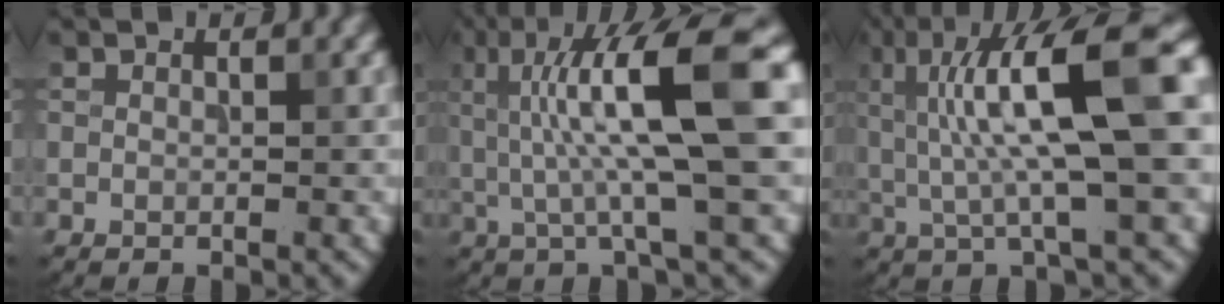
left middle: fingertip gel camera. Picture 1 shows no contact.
{"total": 11.4, "force": [2.0, 2.2, 11.0], "torque": [-0.182, 0.010, 0.038]}
{"total": 12.5, "force": [2.3, 2.8, 12.0], "torque": [-0.210, 0.019, 0.040]}